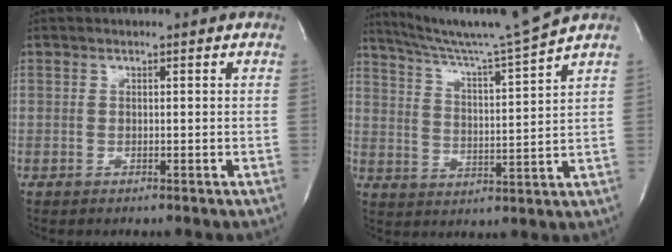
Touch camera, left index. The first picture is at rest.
{"total": 11.6, "force": [10.4, -3.3, 3.9], "torque": [-0.078, -0.046, 0.177]}